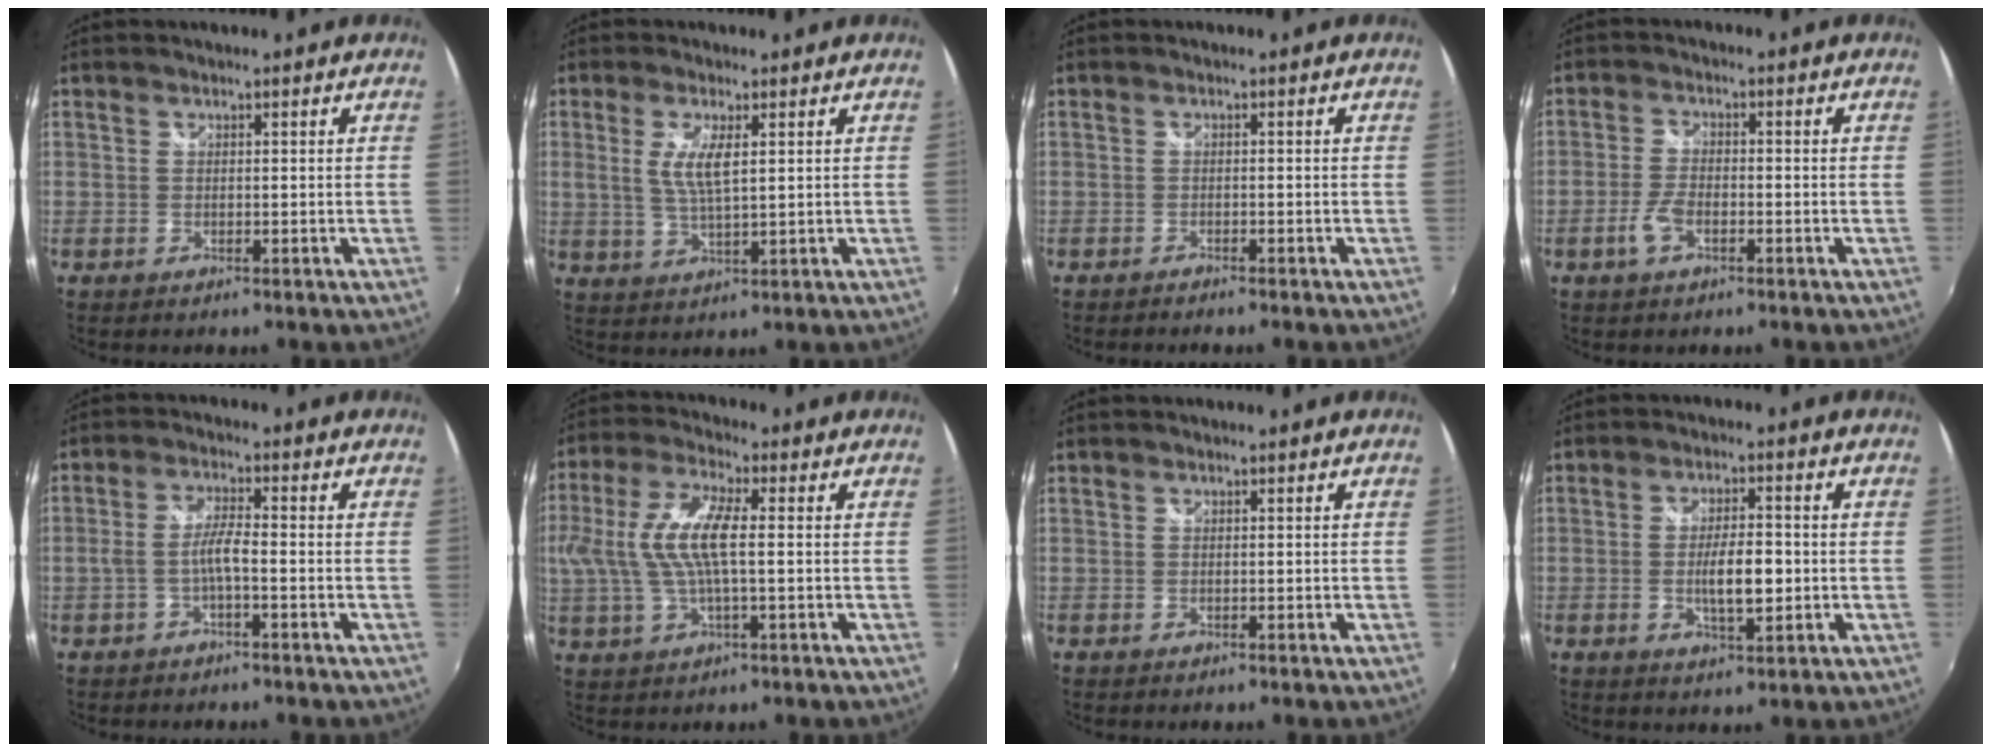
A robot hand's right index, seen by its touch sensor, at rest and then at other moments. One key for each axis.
{"total": 5.6, "fx": 1.4, "fy": 1.3, "fz": 5.2, "tx": -0.108, "ty": -0.005, "tz": 0.027}
{"total": 1.5, "fx": -1.3, "fy": 0.2, "fz": 0.5, "tx": -0.019, "ty": -0.007, "tz": -0.025}
{"total": 4.3, "fx": -2.0, "fy": 1.9, "fz": 3.3, "tx": -0.078, "ty": -0.001, "tz": -0.039}
{"total": 3.8, "fx": -1.5, "fy": 0.3, "fz": 3.5, "tx": -0.076, "ty": 0.006, "tz": -0.027}
{"total": 12.0, "fx": 0.6, "fy": 3.6, "fz": 11.5, "tx": -0.230, "ty": 0.006, "tz": 0.011}
{"total": 0.0}
{"total": 6.9, "fx": -1.0, "fy": 2.2, "fz": 6.4, "tx": -0.118, "ty": -0.004, "tz": -0.015}